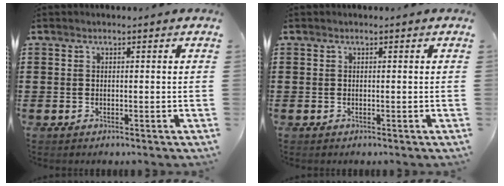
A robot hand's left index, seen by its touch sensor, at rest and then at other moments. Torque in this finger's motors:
{"motor_torque": [0.00, 0.00, 0.00, 0.00]}